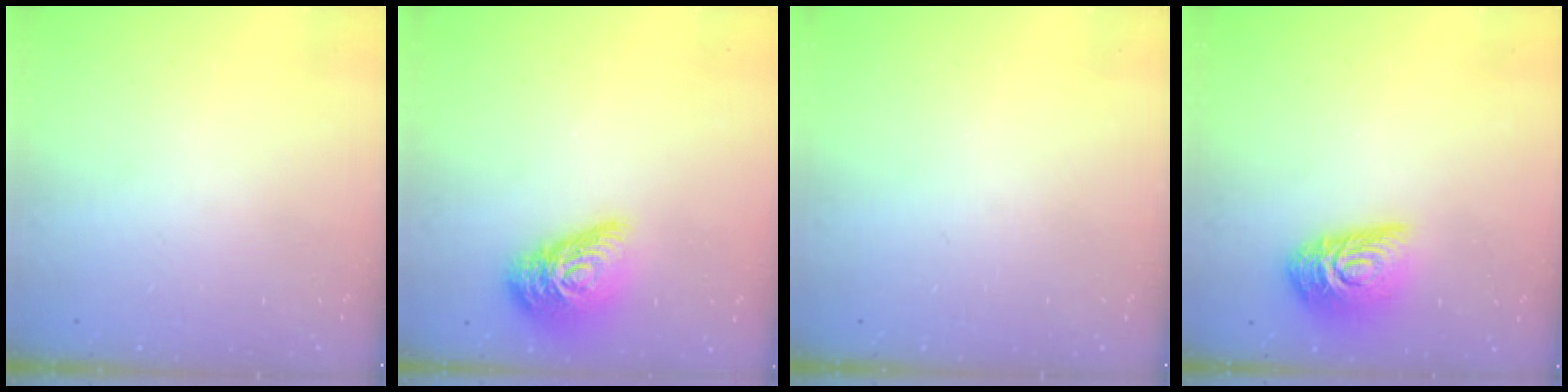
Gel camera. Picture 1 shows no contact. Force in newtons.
{"total": 15.3, "press": 15.3, "slide": 0.8}
{"total": 0.0}
{"total": 13.2, "press": 13.2, "slide": 0.6}